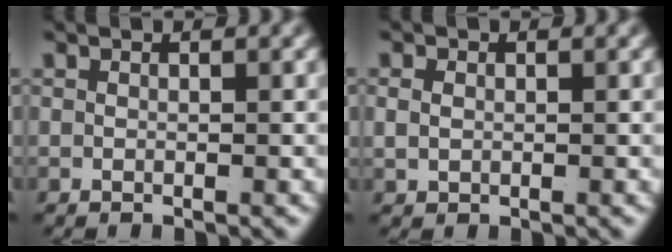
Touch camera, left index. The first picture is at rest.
{"total": 1.2, "force": [0.3, 0.9, 0.7], "torque": [-0.019, -0.007, 0.014]}